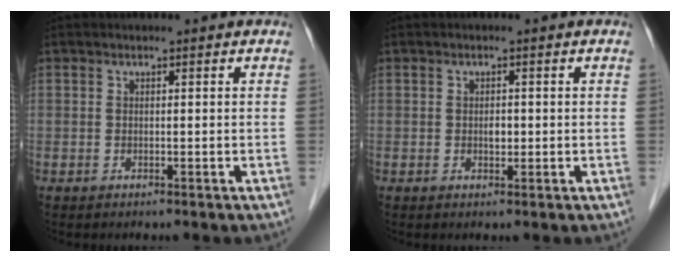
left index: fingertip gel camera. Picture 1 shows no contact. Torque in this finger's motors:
{"motor_torque": [0.07, -0.01, 0.00, 0.00]}